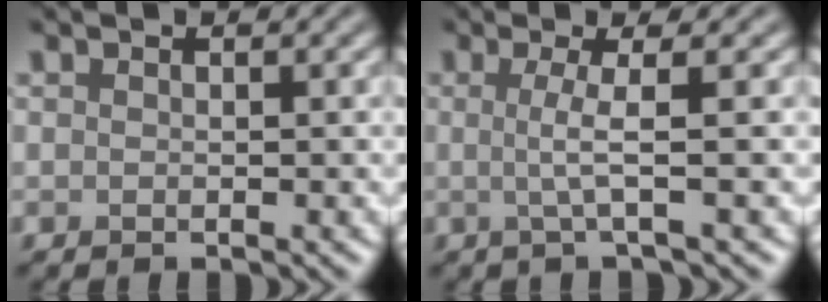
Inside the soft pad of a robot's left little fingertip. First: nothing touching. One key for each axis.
{"total": 2.9, "fx": 0.1, "fy": 0.6, "fz": 2.8, "tx": -0.052, "ty": -0.002, "tz": -0.008}